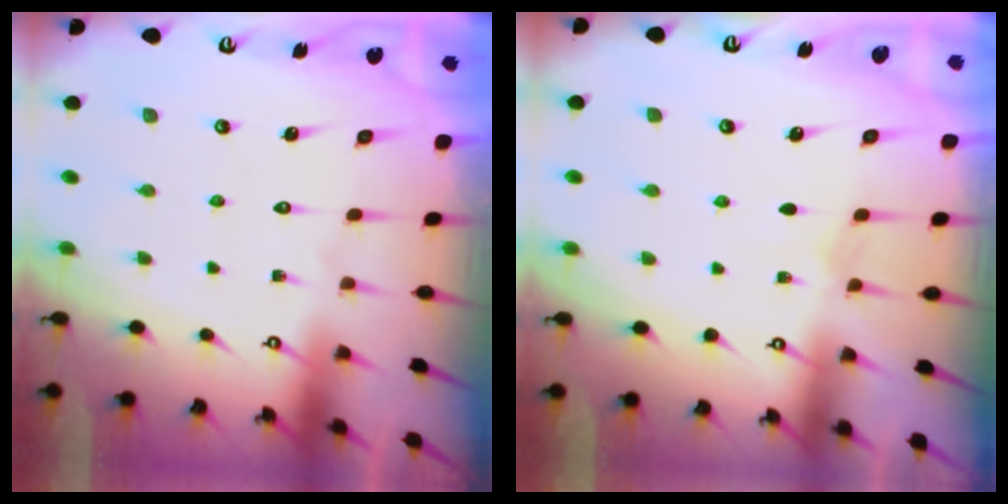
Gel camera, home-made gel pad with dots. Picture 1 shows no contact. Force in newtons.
{"total": 2.9, "press": 2.9, "slide": 0.4}